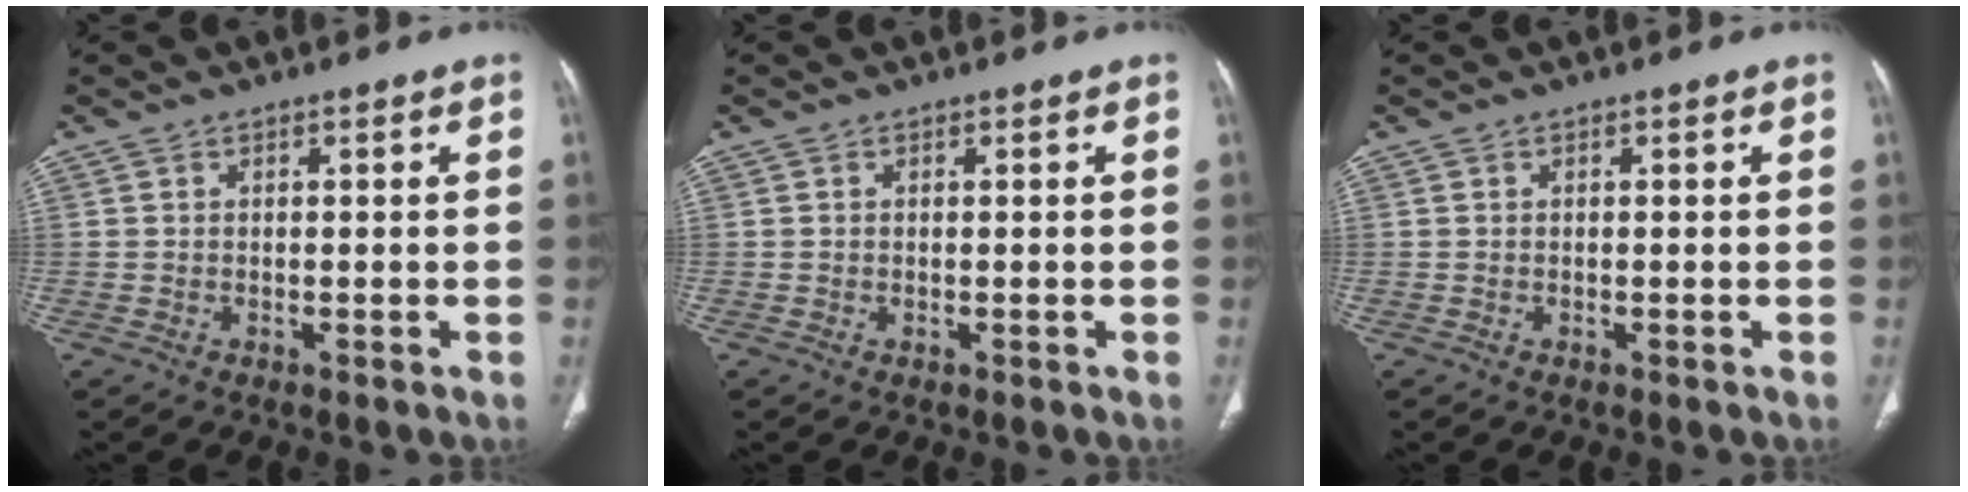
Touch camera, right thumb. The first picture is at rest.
{"total": 0.0}
{"total": 0.0}